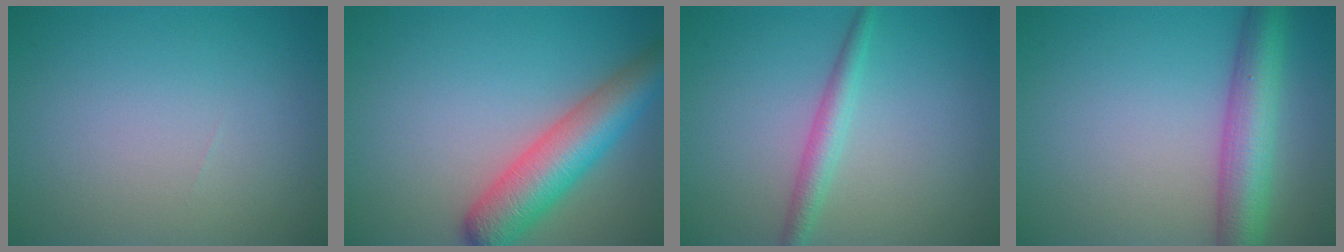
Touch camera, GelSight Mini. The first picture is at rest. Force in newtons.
{"total": 6.8, "press": 6.8, "slide": 0.3}
{"total": 2.2, "press": 2.2, "slide": 0.0}
{"total": 6.2, "press": 6.2, "slide": 0.1}